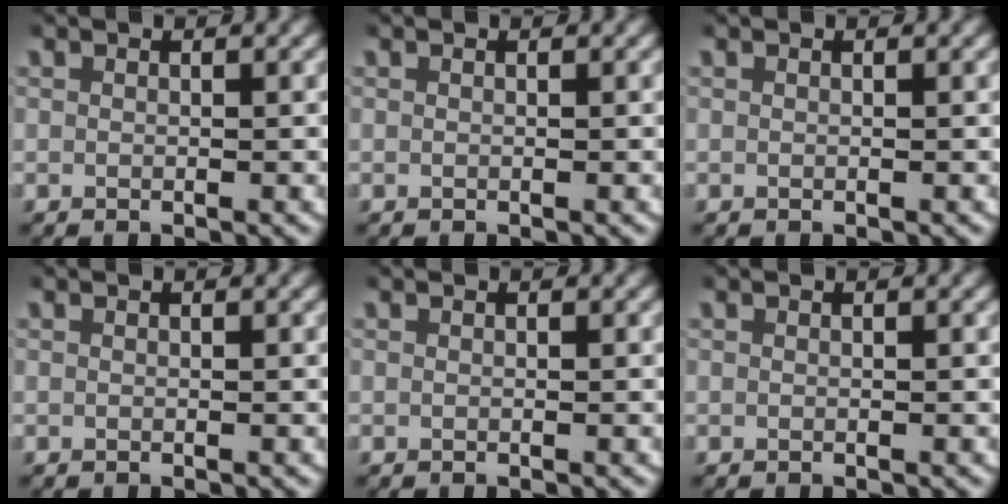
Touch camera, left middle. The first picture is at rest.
{"total": 0.0}
{"total": 0.0}
{"total": 0.0}
{"total": 0.0}
{"total": 0.0}